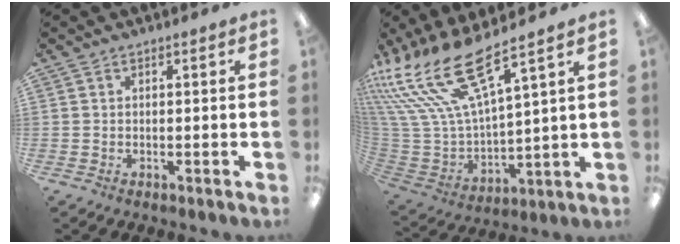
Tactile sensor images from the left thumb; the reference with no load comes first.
{"total": 20.8, "force": [14.2, 6.8, 13.5], "torque": [-0.303, -0.103, 0.251]}